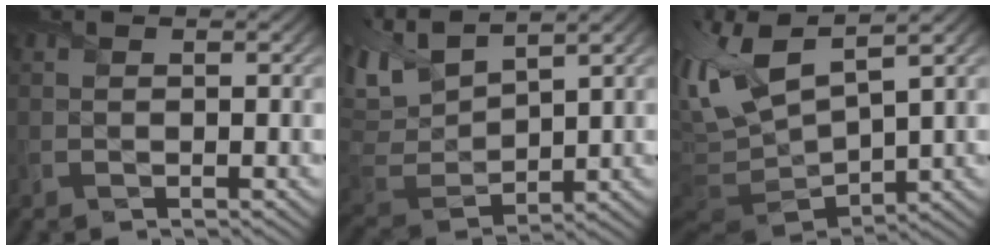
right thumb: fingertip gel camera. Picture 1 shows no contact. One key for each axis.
{"total": 9.8, "fx": 6.1, "fy": 4.0, "fz": 6.5, "tx": -0.178, "ty": 0.015, "tz": 0.117}
{"total": 13.4, "fx": 4.5, "fy": 5.7, "fz": 11.3, "tx": -0.273, "ty": 0.014, "tz": 0.095}